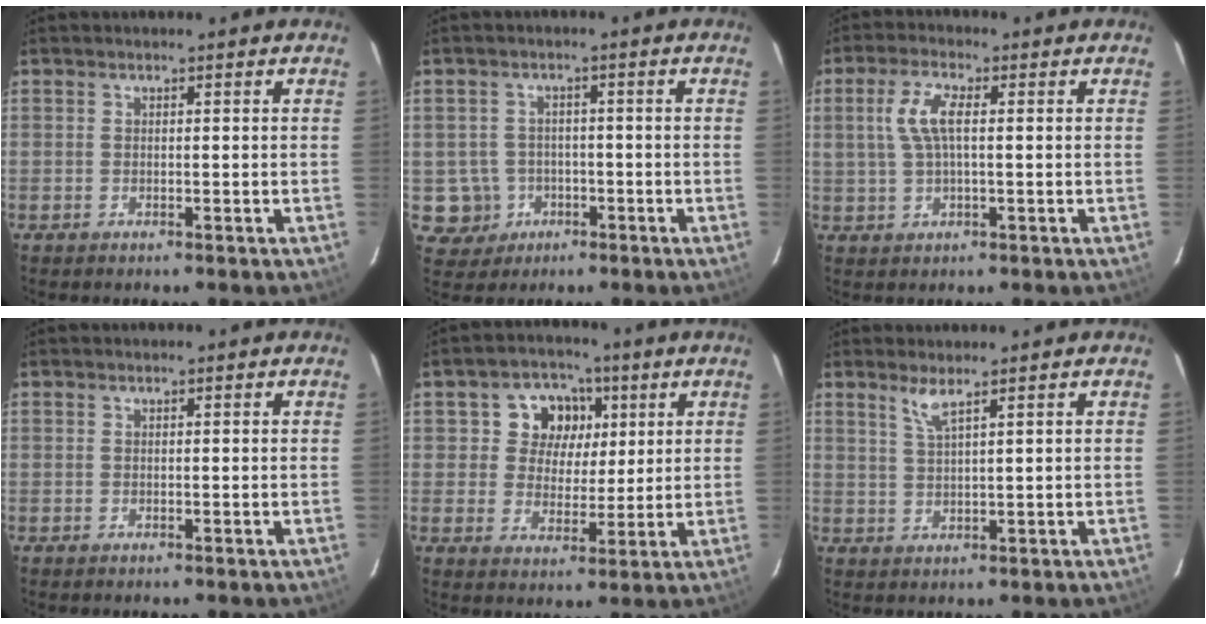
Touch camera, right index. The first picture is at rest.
{"total": 6.0, "force": [-1.7, 5.7, 0.5], "torque": [-0.026, 0.020, -0.016]}
{"total": 6.1, "force": [1.1, 2.2, 5.6], "torque": [-0.114, 0.009, 0.027]}
{"total": 0.0}
{"total": 8.6, "force": [2.6, 7.6, 3.1], "torque": [-0.064, 0.016, 0.040]}
{"total": 2.8, "force": [2.0, -0.2, 1.9], "torque": [-0.042, -0.004, 0.041]}